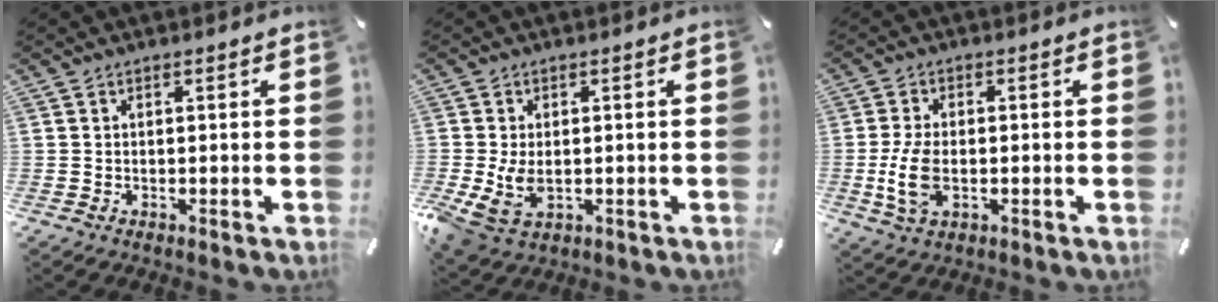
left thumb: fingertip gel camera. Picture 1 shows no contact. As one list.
[{"total": 7.2, "force": [-0.9, 4.9, 5.2], "torque": [-0.116, -0.005, -0.015]}, {"total": 7.6, "force": [-1.4, 4.3, 6.1], "torque": [-0.138, -0.004, -0.025]}]